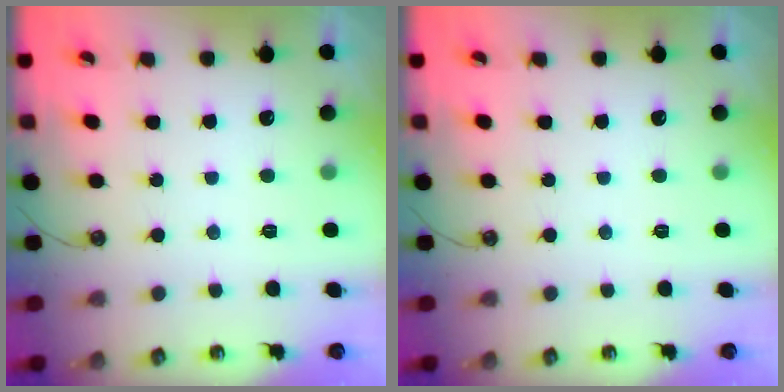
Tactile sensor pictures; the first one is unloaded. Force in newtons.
{"total": 0.0}